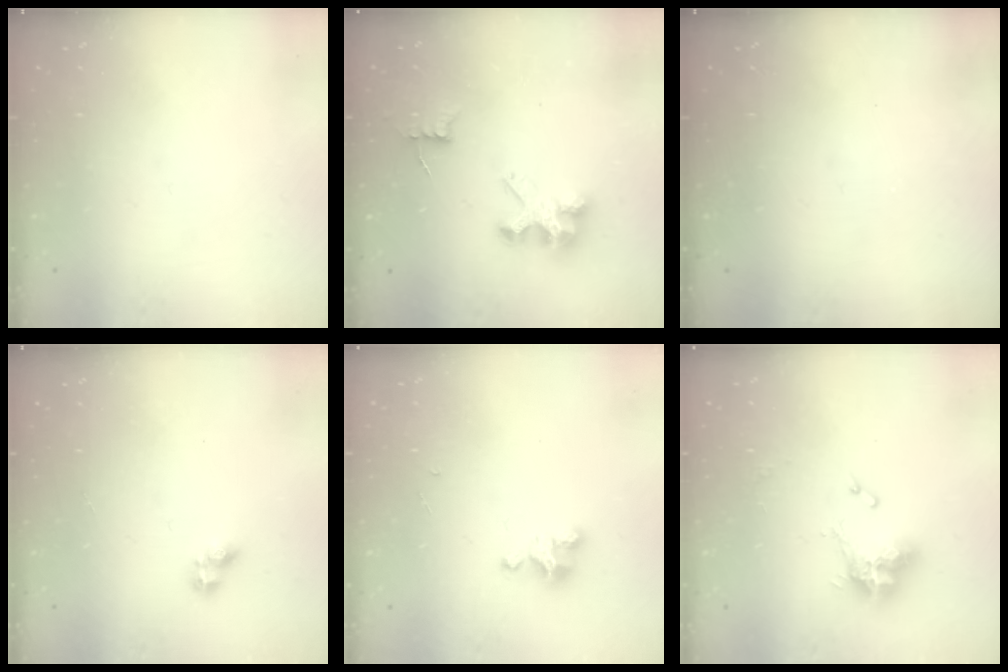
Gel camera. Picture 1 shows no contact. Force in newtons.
{"total": 6.3, "press": 6.3, "slide": 0.2}
{"total": 0.0}
{"total": 2.8, "press": 2.6, "slide": 1.1}
{"total": 2.9, "press": 2.9, "slide": 0.3}
{"total": 9.8, "press": 9.7, "slide": 1.0}